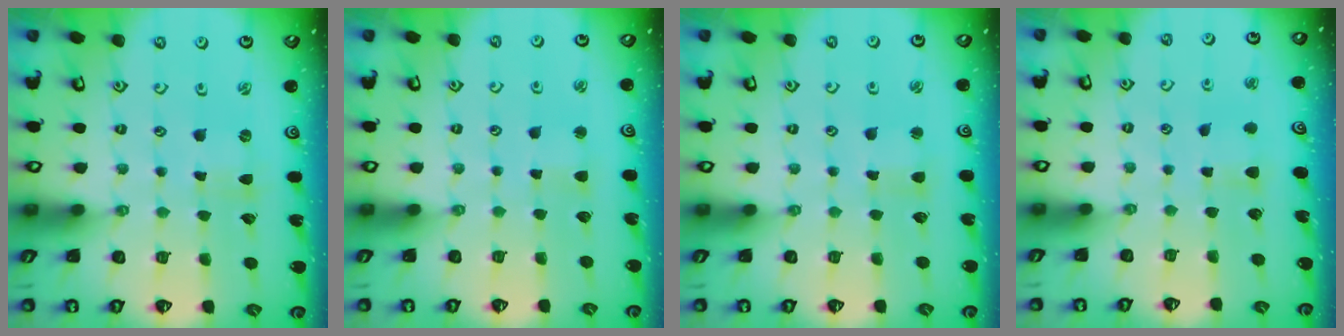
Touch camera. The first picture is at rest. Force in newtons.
{"total": 3.0, "press": 3.0, "slide": 0.4}
{"total": 3.0, "press": 3.0, "slide": 0.6}
{"total": 4.6, "press": 4.5, "slide": 0.4}